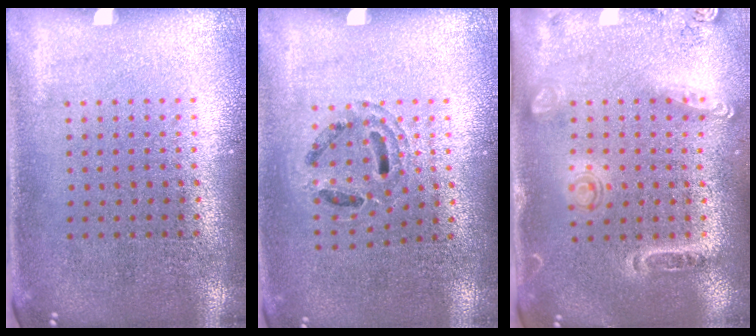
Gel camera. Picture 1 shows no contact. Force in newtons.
{"total": 0.9, "press": 0.9, "slide": 0.2}
{"total": 1.7, "press": 1.5, "slide": 0.8}